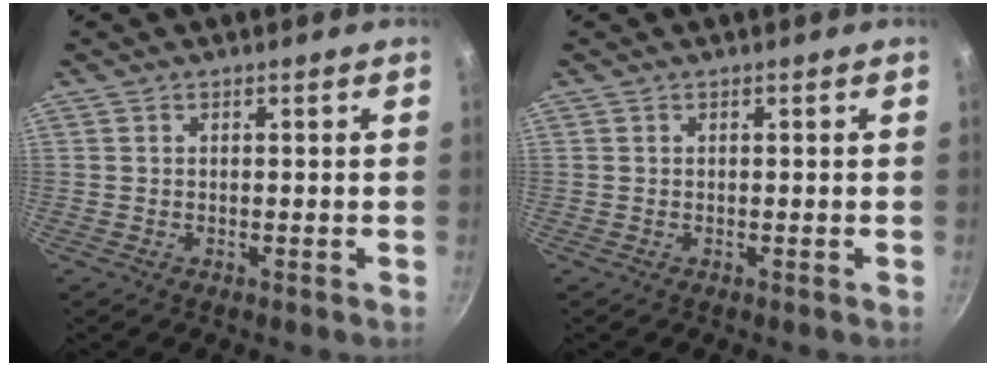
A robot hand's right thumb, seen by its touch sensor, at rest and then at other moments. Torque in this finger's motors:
{"motor_torque": [-0.02, -0.02, 0.02, 0.00, 0.00]}